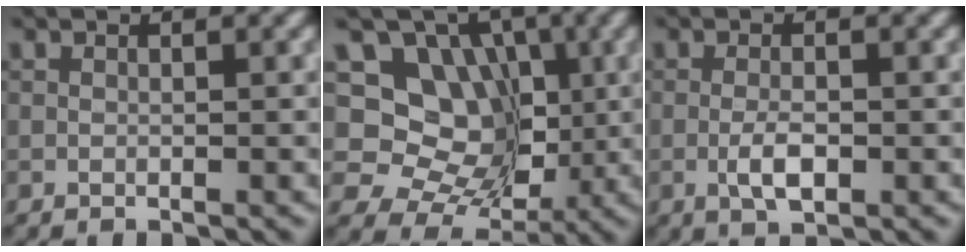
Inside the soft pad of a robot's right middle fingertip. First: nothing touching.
{"total": 9.1, "force": [1.6, 7.8, 4.4], "torque": [-0.061, 0.003, 0.006]}
{"total": 2.4, "force": [-0.7, 0.9, 2.1], "torque": [-0.041, -0.001, -0.014]}